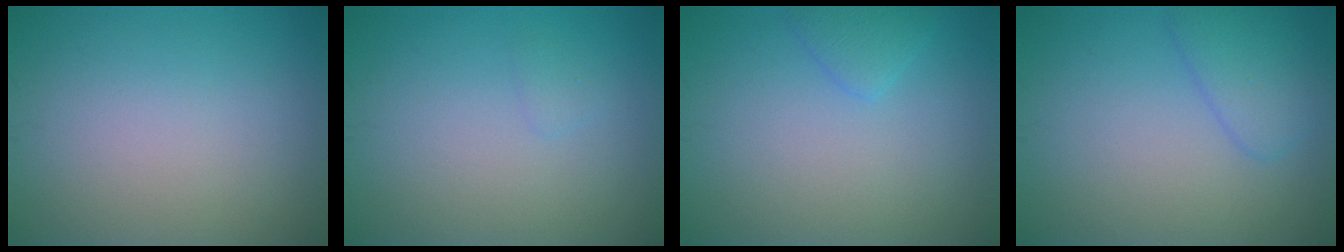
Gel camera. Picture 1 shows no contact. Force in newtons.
{"total": 0.6, "press": 0.6, "slide": 0.0}
{"total": 1.5, "press": 1.5, "slide": 0.1}
{"total": 2.7, "press": 2.6, "slide": 0.2}